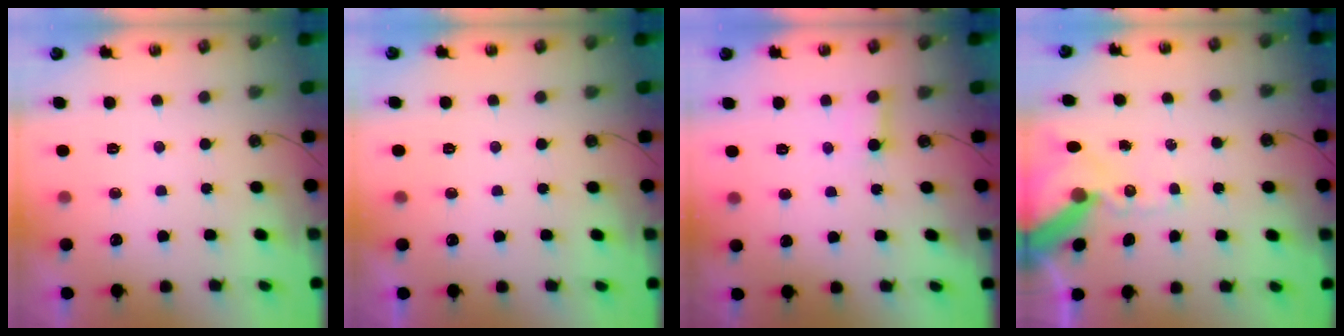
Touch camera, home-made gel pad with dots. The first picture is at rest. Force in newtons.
{"total": 0.0}
{"total": 2.4, "press": 2.4, "slide": 0.0}
{"total": 12.6, "press": 12.5, "slide": 1.8}